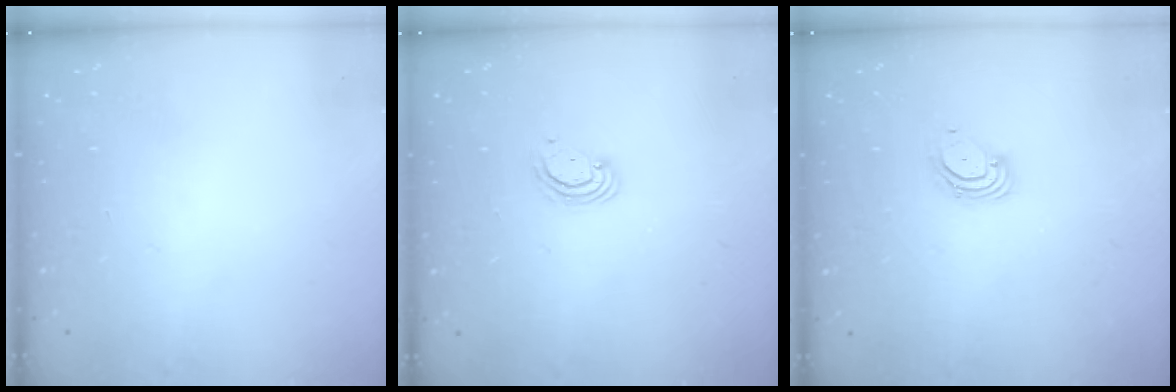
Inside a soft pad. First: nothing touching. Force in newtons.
{"total": 3.2, "press": 3.2, "slide": 0.3}
{"total": 3.6, "press": 3.6, "slide": 0.3}